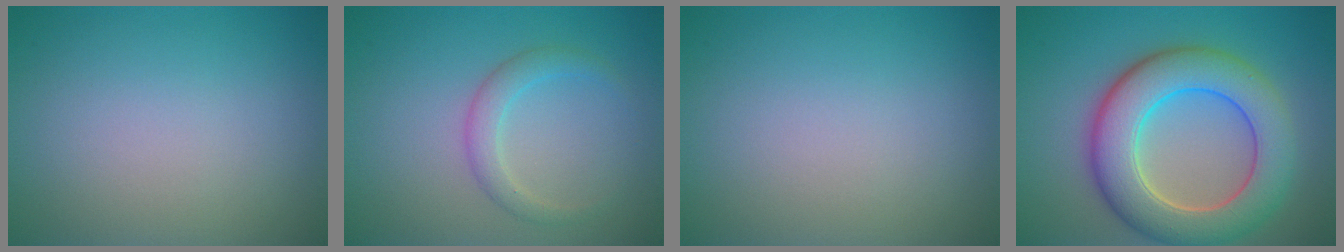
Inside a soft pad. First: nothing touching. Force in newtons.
{"total": 2.1, "press": 2.1, "slide": 0.1}
{"total": 0.0}
{"total": 8.9, "press": 8.9, "slide": 0.6}